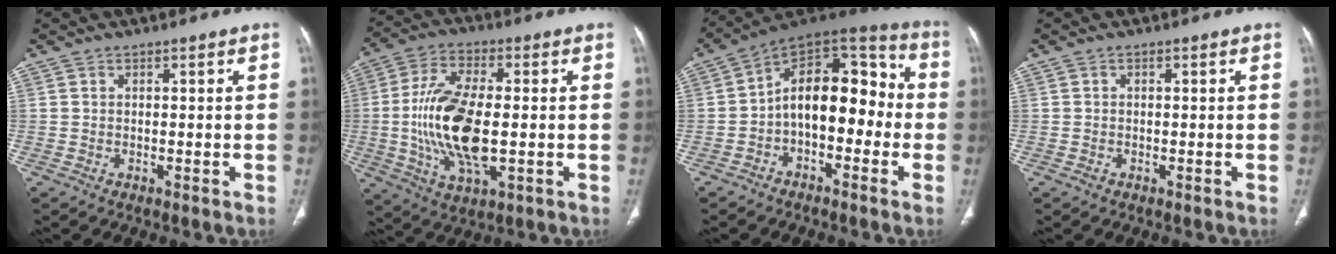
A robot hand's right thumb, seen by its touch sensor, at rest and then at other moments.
{"total": 16.5, "force": [-1.2, 7.2, 14.8], "torque": [-0.301, -0.001, -0.020]}
{"total": 16.1, "force": [-2.2, 9.6, 12.8], "torque": [-0.157, 0.063, -0.047]}
{"total": 0.6, "force": [-0.3, 0.5, 0.2], "torque": [-0.003, 0.001, -0.006]}